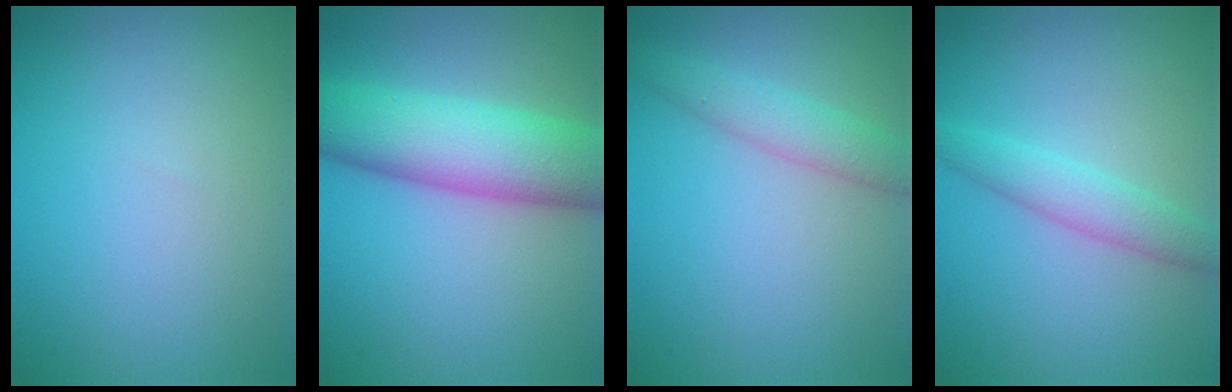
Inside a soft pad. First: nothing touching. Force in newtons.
{"total": 8.7, "press": 8.7, "slide": 0.3}
{"total": 2.8, "press": 2.8, "slide": 0.1}
{"total": 2.7, "press": 2.7, "slide": 0.1}